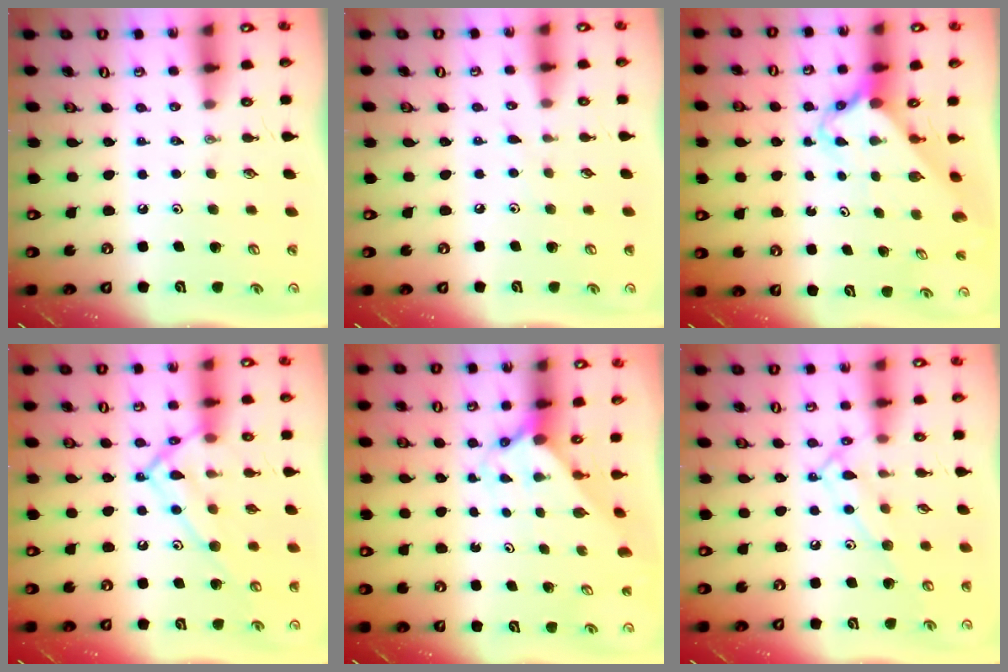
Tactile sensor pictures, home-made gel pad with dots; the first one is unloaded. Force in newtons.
{"total": 3.2, "press": 3.2, "slide": 0.4}
{"total": 2.7, "press": 2.7, "slide": 0.2}
{"total": 14.2, "press": 14.1, "slide": 1.0}
{"total": 1.7, "press": 1.7, "slide": 0.1}
{"total": 11.2, "press": 11.2, "slide": 0.9}